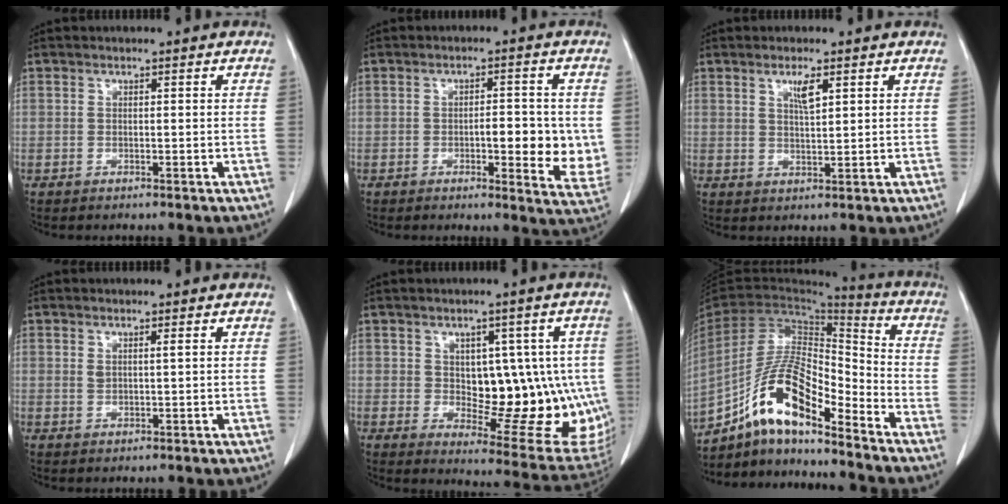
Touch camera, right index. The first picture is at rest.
{"total": 8.7, "force": [-0.7, 2.7, 8.2], "torque": [-0.099, -0.007, -0.007]}
{"total": 3.0, "force": [1.5, 0.4, 2.5], "torque": [-0.047, -0.002, 0.028]}
{"total": 1.1, "force": [0.6, 0.1, 0.9], "torque": [-0.027, 0.001, 0.015]}
{"total": 17.0, "force": [-0.9, 8.1, 14.8], "torque": [-0.149, 0.010, 0.016]}
{"total": 14.7, "force": [-10.0, 3.3, 10.2], "torque": [-0.197, 0.018, -0.180]}